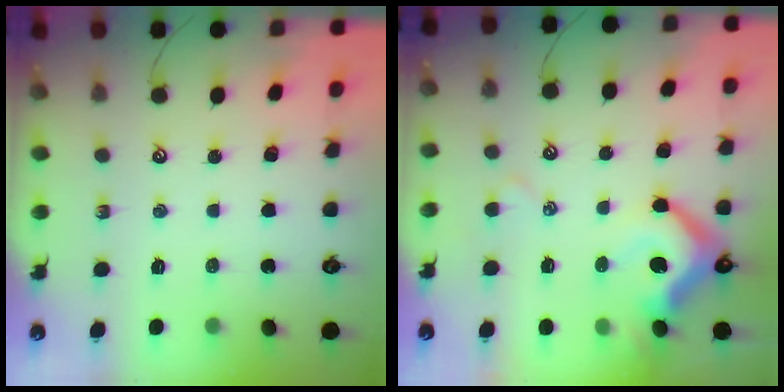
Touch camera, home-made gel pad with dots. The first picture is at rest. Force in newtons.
{"total": 8.4, "press": 8.2, "slide": 1.6}